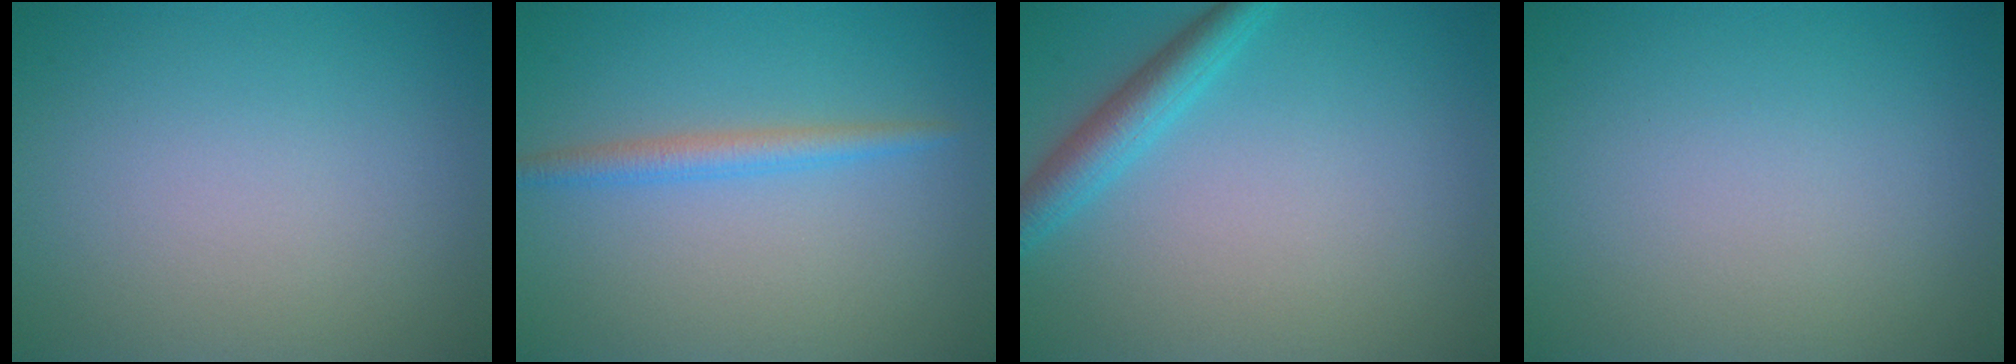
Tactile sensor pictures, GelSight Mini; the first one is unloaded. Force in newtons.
{"total": 2.1, "press": 2.1, "slide": 0.0}
{"total": 3.0, "press": 3.0, "slide": 0.2}
{"total": 0.0}